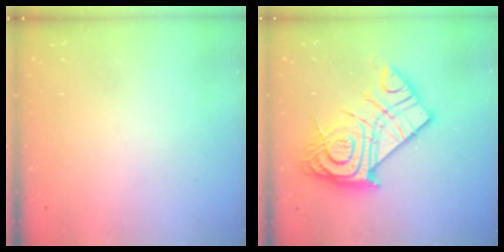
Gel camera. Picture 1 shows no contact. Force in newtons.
{"total": 24.3, "press": 24.1, "slide": 2.4}